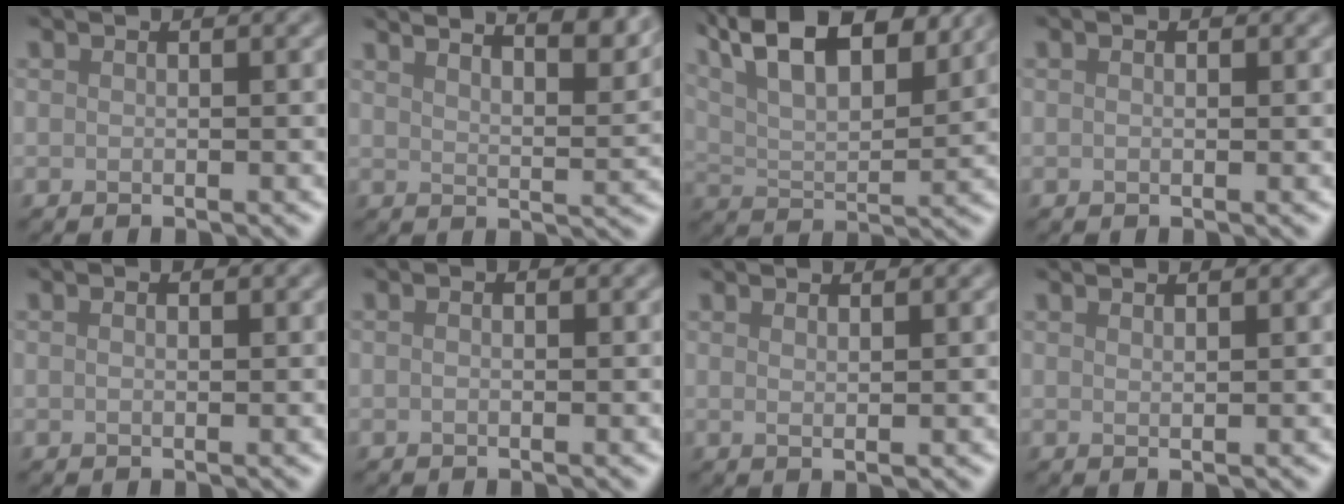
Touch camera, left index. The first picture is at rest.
{"total": 9.1, "force": [7.1, 2.7, 5.0], "torque": [-0.036, 0.031, 0.053]}
{"total": 15.3, "force": [9.7, 5.9, 10.2], "torque": [-0.177, 0.045, 0.117]}
{"total": 0.7, "force": [0.3, 0.4, 0.6], "torque": [-0.006, -0.006, 0.004]}
{"total": 1.4, "force": [0.7, 0.7, 1.0], "torque": [-0.012, -0.002, 0.001]}
{"total": 1.3, "force": [0.5, 0.7, 1.0], "torque": [-0.011, -0.005, -0.009]}
{"total": 1.6, "force": [0.9, 0.4, 1.3], "torque": [-0.017, 0.000, 0.006]}
{"total": 1.3, "force": [0.8, 0.3, 0.9], "torque": [-0.010, 0.000, 0.006]}